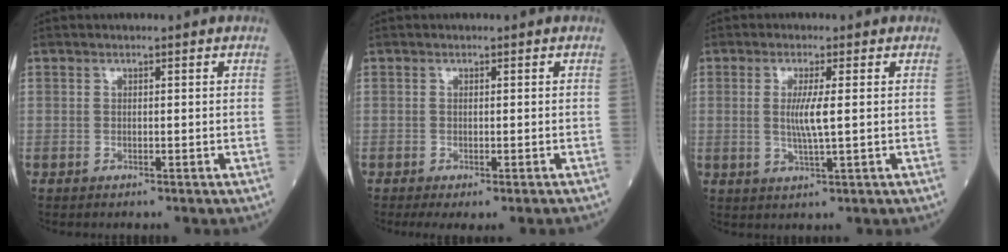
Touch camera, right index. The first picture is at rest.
{"total": 4.7, "force": [-3.5, 0.3, 3.1], "torque": [-0.040, -0.008, -0.048]}
{"total": 4.4, "force": [0.4, -0.2, 4.4], "torque": [-0.089, -0.009, 0.008]}